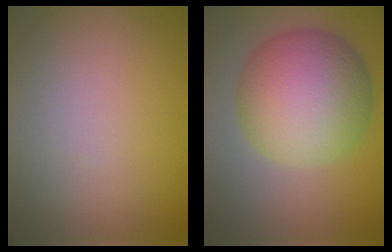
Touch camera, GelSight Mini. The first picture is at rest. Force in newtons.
{"total": 10.4, "press": 10.4, "slide": 0.3}